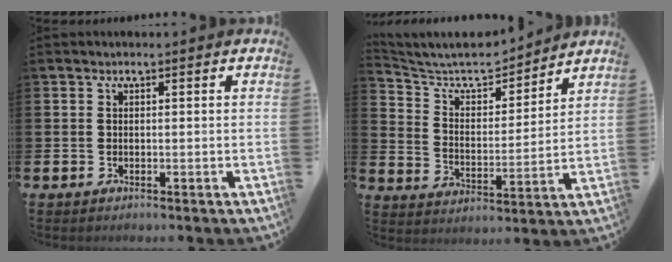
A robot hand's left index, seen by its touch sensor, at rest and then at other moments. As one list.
[{"total": 7.8, "force": [7.1, 2.3, 2.3], "torque": [-0.072, -0.055, 0.118]}]